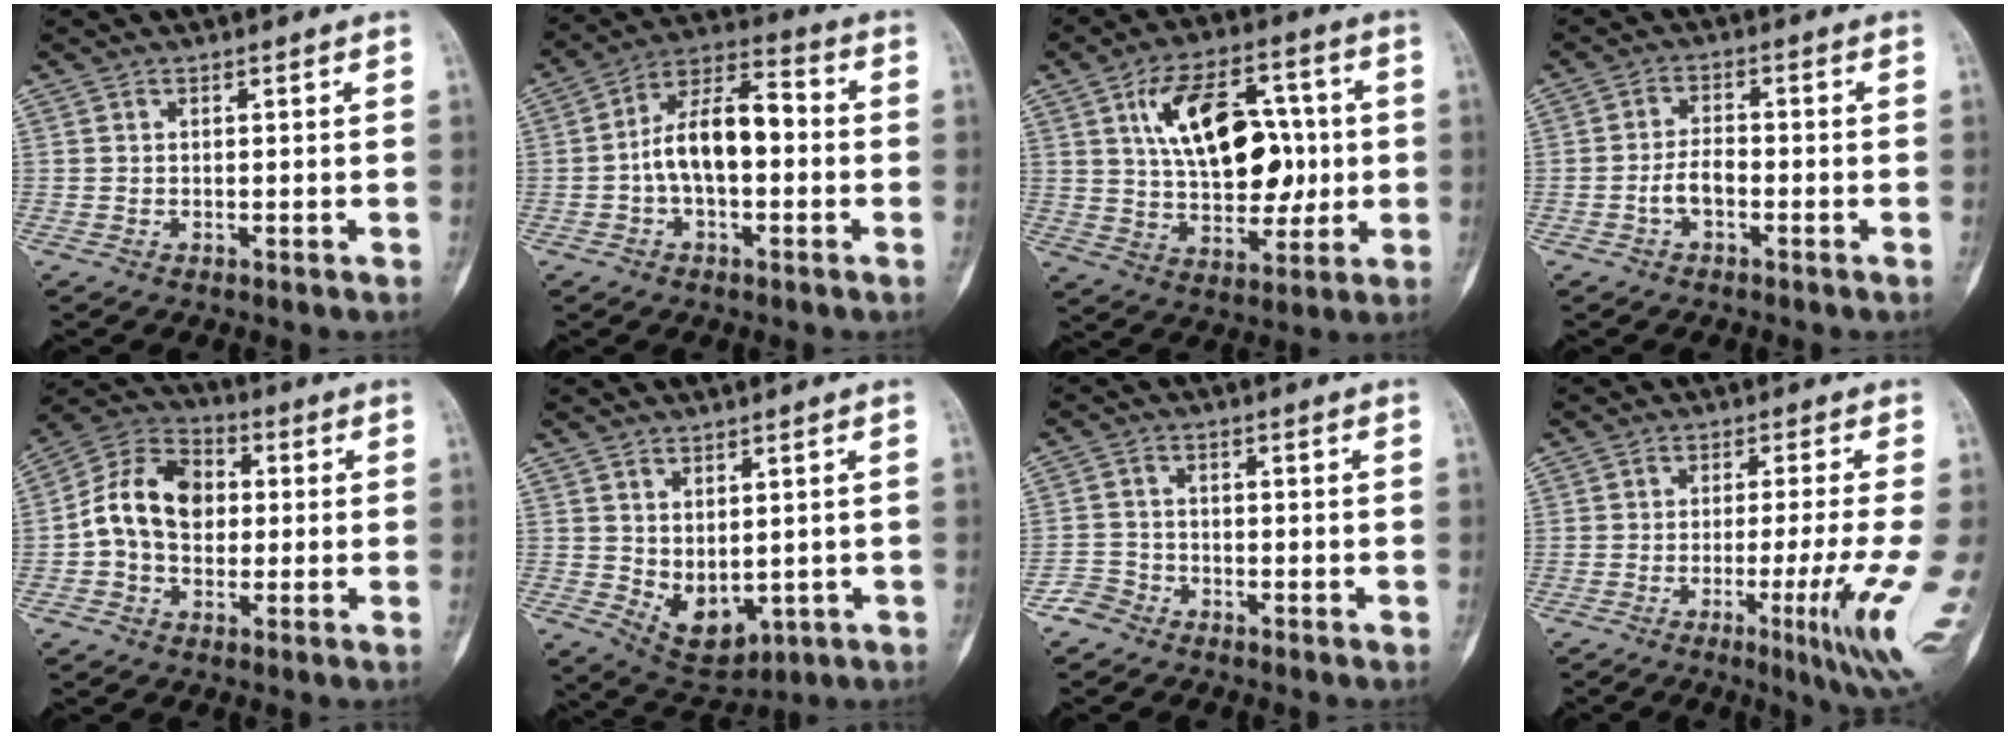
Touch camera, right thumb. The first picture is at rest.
{"total": 12.9, "force": [-1.0, 6.6, 11.1], "torque": [-0.183, 0.046, -0.023]}
{"total": 18.5, "force": [3.2, 11.1, 14.5], "torque": [-0.196, 0.009, 0.059]}
{"total": 3.9, "force": [-1.5, 2.0, 3.0], "torque": [-0.055, 0.019, -0.031]}
{"total": 11.8, "force": [0.5, 9.6, 6.8], "torque": [-0.108, 0.037, -0.003]}
{"total": 8.1, "force": [-0.7, 5.0, 6.3], "torque": [-0.074, -0.008, 0.021]}
{"total": 3.1, "force": [-2.4, 2.0, -0.1], "torque": [0.008, 0.011, -0.052]}
{"total": 9.6, "force": [-2.9, 0.0, 9.1], "torque": [-0.137, -0.017, -0.044]}